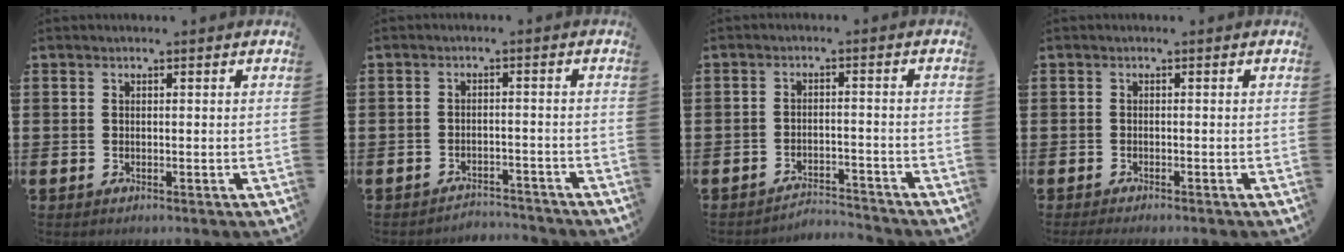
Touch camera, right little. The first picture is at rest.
{"total": 2.3, "force": [-2.3, 0.1, -0.2], "torque": [-0.005, 0.003, -0.052]}
{"total": 2.8, "force": [-2.8, 0.0, -0.2], "torque": [-0.005, 0.003, -0.062]}
{"total": 0.6, "force": [-0.6, -0.1, 0.3], "torque": [-0.004, -0.002, -0.011]}